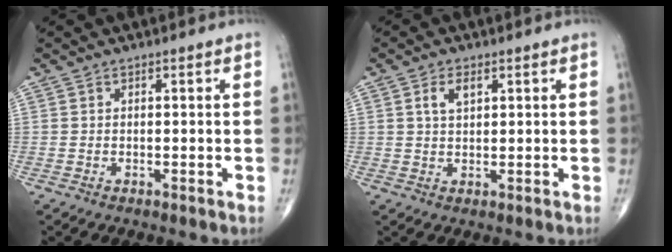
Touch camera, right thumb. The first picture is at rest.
{"total": 3.3, "force": [1.4, 1.8, 2.5], "torque": [-0.044, 0.000, 0.026]}